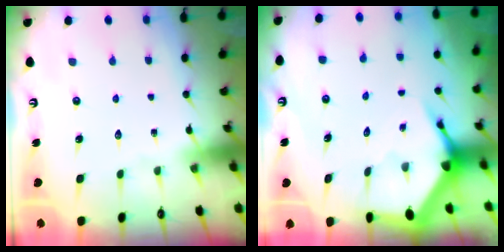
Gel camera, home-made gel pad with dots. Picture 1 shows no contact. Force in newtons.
{"total": 4.1, "press": 4.1, "slide": 0.6}